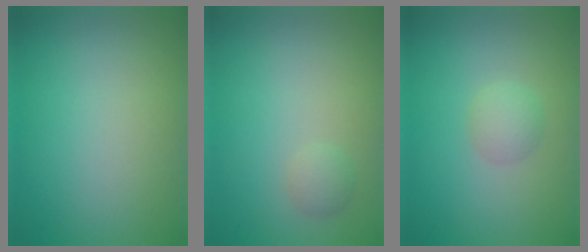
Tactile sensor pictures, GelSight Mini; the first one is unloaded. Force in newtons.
{"total": 1.1, "press": 1.1, "slide": 0.0}
{"total": 1.6, "press": 1.6, "slide": 0.1}